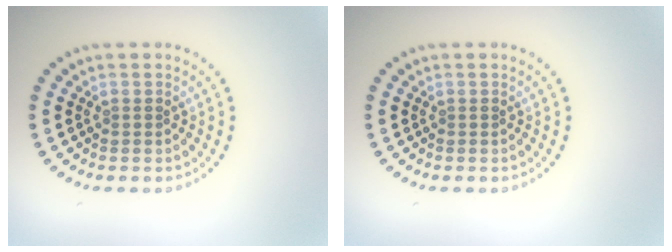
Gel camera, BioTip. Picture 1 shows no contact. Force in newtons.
{"total": 0.0}